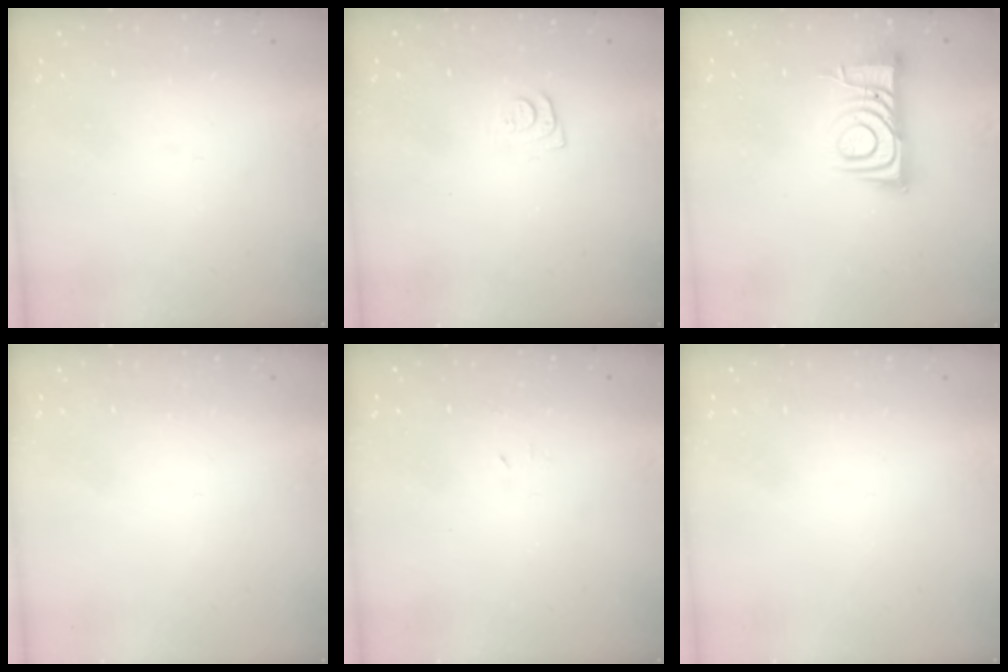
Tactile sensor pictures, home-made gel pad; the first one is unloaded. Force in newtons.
{"total": 5.5, "press": 5.4, "slide": 0.6}
{"total": 9.2, "press": 9.2, "slide": 1.1}
{"total": 1.6, "press": 1.6, "slide": 0.1}
{"total": 2.9, "press": 2.9, "slide": 0.4}
{"total": 1.6, "press": 1.6, "slide": 0.1}